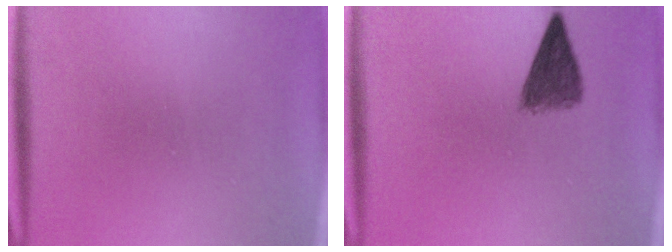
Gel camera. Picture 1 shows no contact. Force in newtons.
{"total": 5.0}